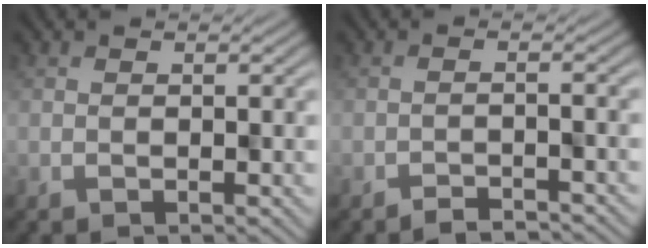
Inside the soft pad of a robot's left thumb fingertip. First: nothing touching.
{"total": 2.0, "force": [-1.9, -0.1, -0.4], "torque": [0.009, 0.007, -0.036]}